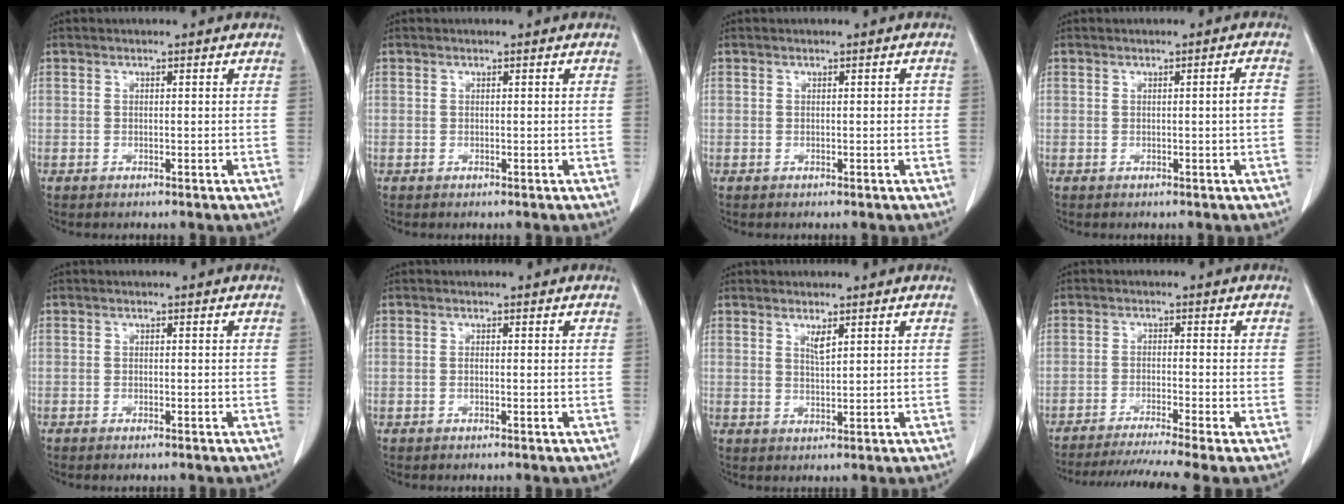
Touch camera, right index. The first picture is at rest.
{"total": 0.0}
{"total": 0.8, "force": [0.0, 0.4, 0.7], "torque": [-0.005, 0.003, 0.000]}
{"total": 1.6, "force": [-0.3, -0.3, 1.6], "torque": [-0.024, -0.001, -0.001]}
{"total": 0.6, "force": [-0.5, 0.1, 0.3], "torque": [-0.008, -0.001, -0.006]}
{"total": 0.0}
{"total": 1.9, "force": [1.2, 0.2, 1.5], "torque": [-0.032, -0.005, 0.026]}
{"total": 10.4, "force": [-8.8, -1.6, 5.4], "torque": [-0.072, -0.018, -0.137]}